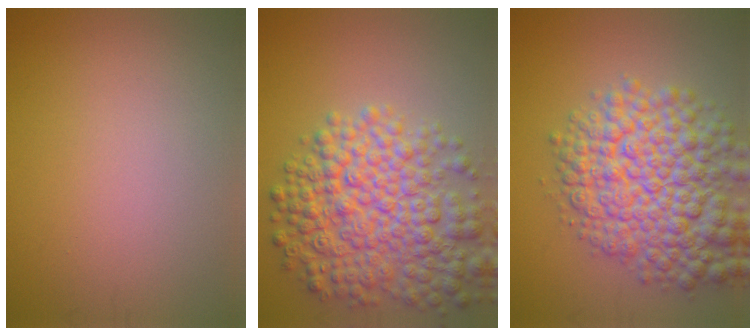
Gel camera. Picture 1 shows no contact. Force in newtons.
{"total": 9.1, "press": 9.1, "slide": 0.3}
{"total": 10.0, "press": 10.0, "slide": 0.3}